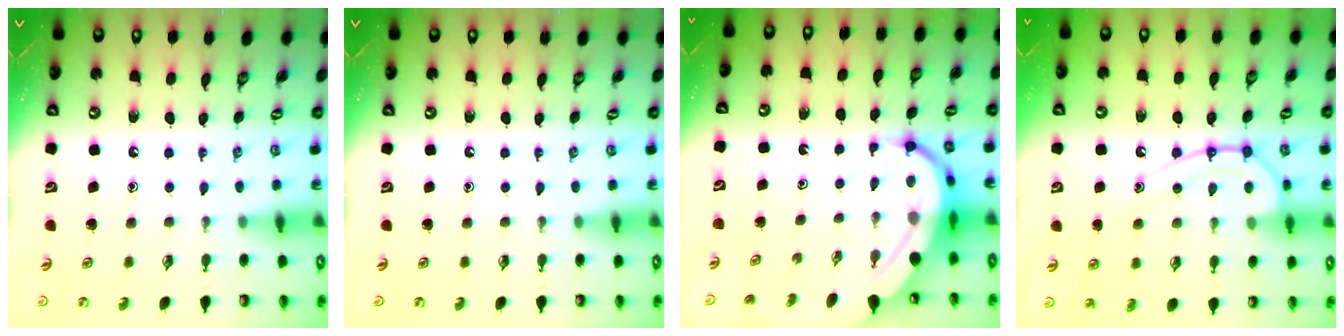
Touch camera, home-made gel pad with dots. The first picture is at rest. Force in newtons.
{"total": 0.0}
{"total": 10.3, "press": 10.3, "slide": 1.0}
{"total": 14.6, "press": 14.5, "slide": 1.5}